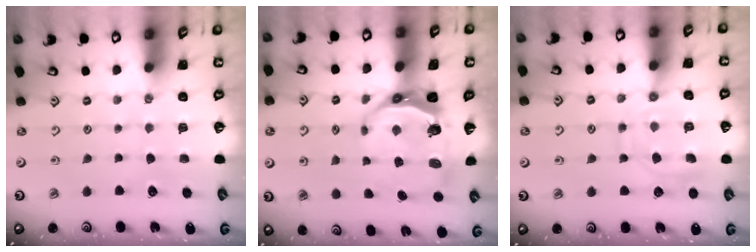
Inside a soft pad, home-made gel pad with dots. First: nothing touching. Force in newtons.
{"total": 9.6, "press": 8.7, "slide": 4.1}
{"total": 12.0, "press": 11.9, "slide": 1.1}